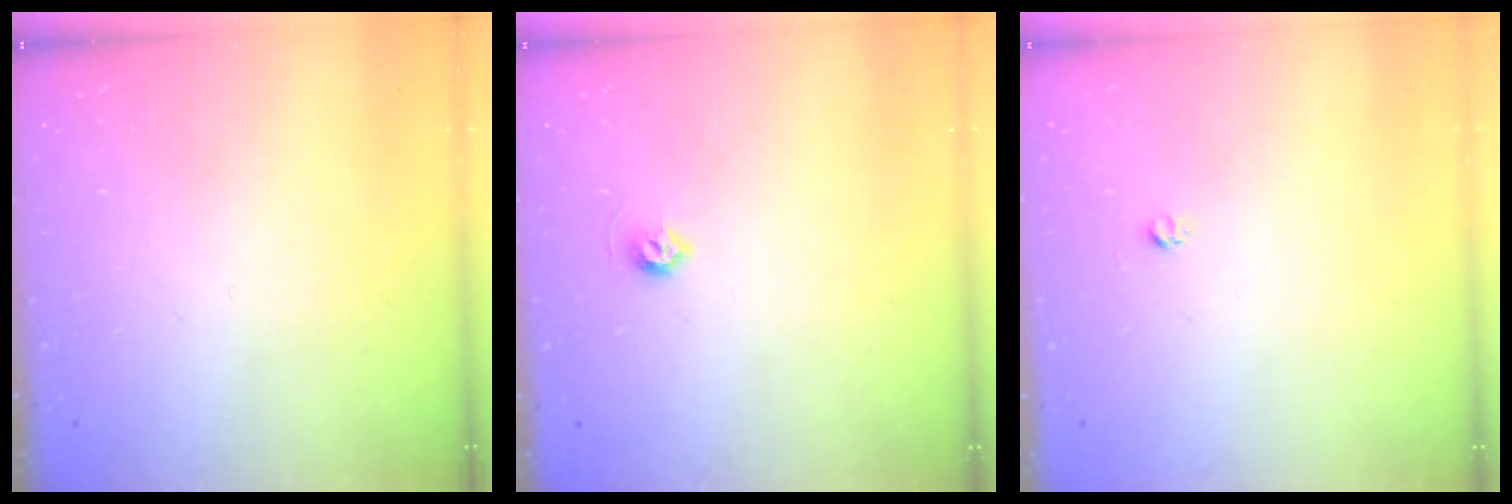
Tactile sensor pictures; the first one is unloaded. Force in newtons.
{"total": 4.5, "press": 4.5, "slide": 0.7}
{"total": 2.7, "press": 2.7, "slide": 0.3}